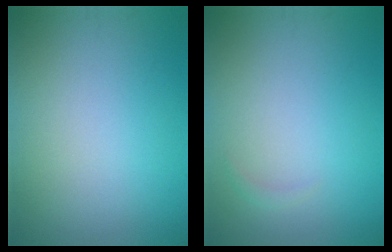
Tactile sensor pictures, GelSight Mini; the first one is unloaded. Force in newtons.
{"total": 0.5, "press": 0.5, "slide": 0.0}